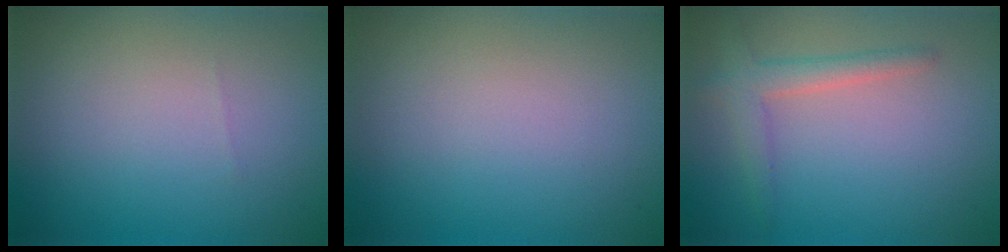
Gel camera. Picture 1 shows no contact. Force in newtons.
{"total": 0.0}
{"total": 2.5, "press": 2.5, "slide": 0.1}